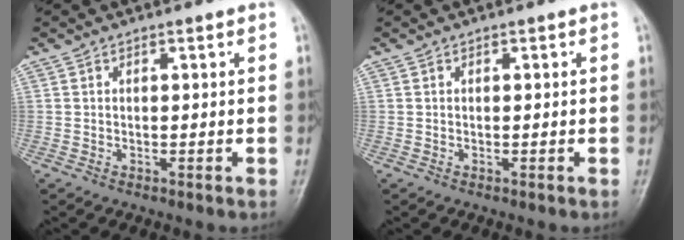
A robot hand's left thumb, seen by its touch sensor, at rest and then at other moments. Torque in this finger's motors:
{"motor_torque": [0.00, 0.00, 0.00, 0.00, 0.00]}